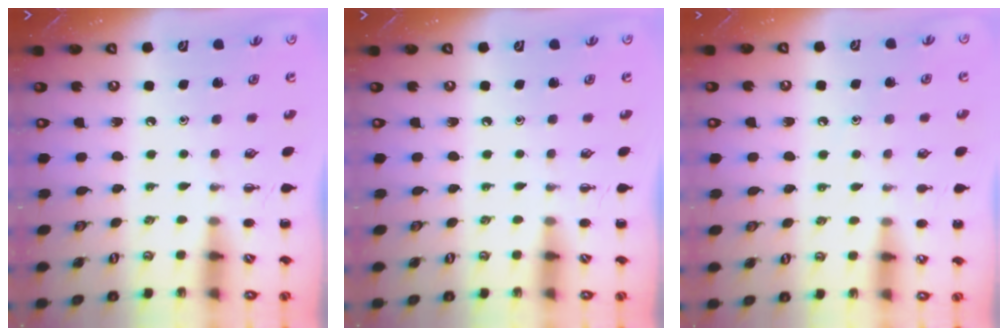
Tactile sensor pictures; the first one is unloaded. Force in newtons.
{"total": 0.0}
{"total": 5.4, "press": 5.2, "slide": 1.7}